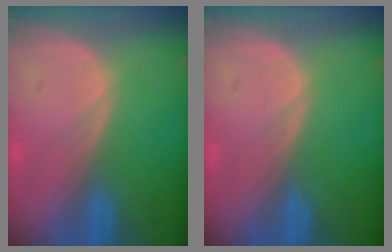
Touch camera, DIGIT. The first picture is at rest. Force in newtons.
{"total": 0.0}